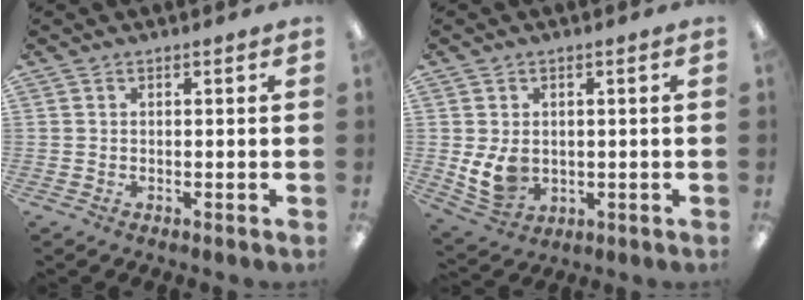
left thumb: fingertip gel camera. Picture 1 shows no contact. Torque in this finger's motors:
{"motor_torque": [0.76, 0.83, 0.43, -0.49, 0.26]}